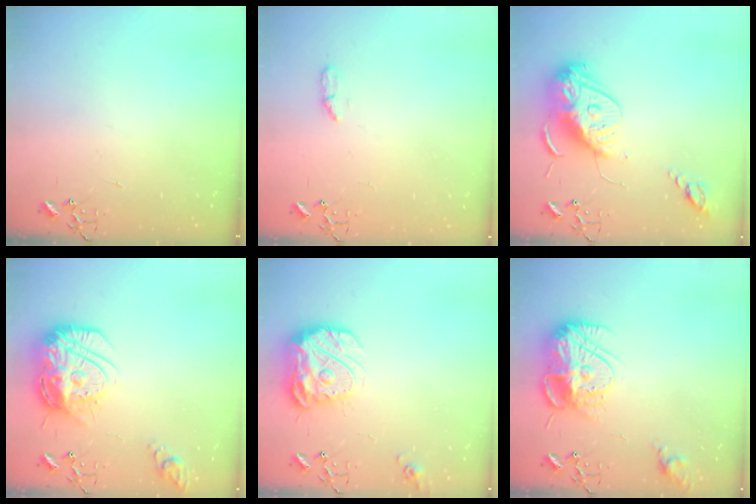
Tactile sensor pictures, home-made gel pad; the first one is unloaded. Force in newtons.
{"total": 4.5, "press": 4.4, "slide": 0.6}
{"total": 16.1, "press": 16.0, "slide": 1.6}
{"total": 19.4, "press": 19.3, "slide": 1.7}
{"total": 17.1, "press": 17.0, "slide": 1.5}
{"total": 15.7, "press": 15.7, "slide": 1.0}